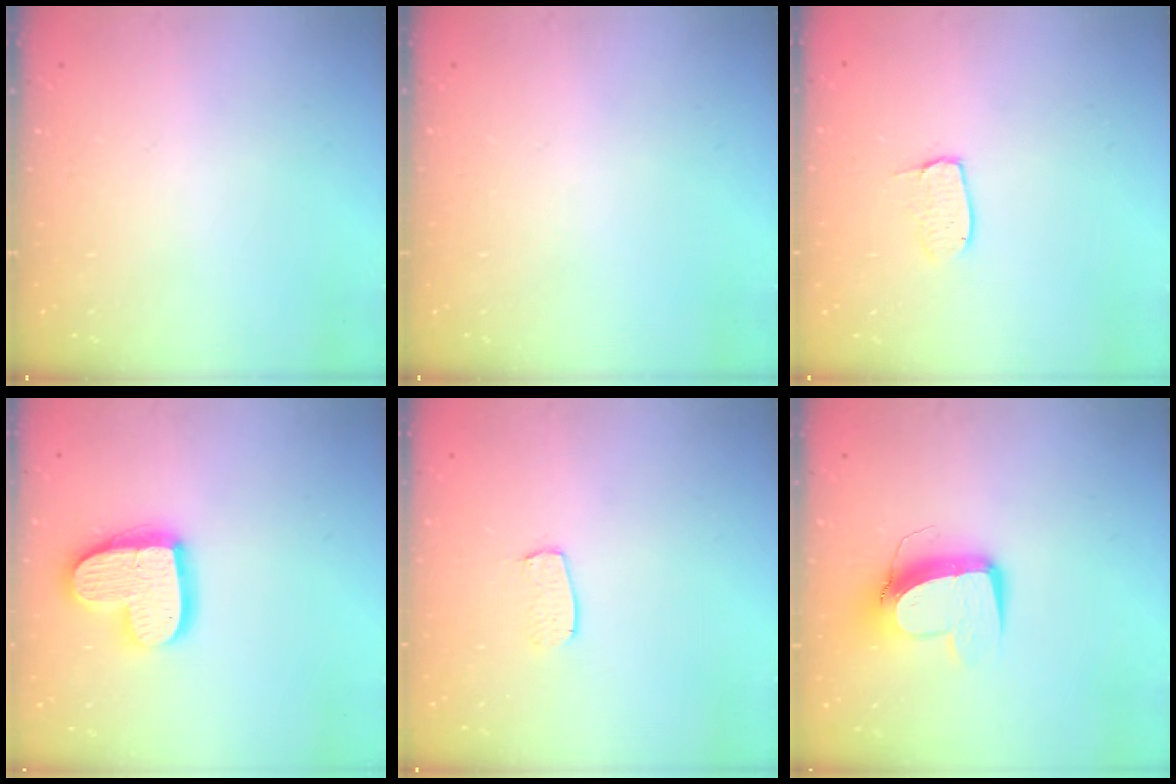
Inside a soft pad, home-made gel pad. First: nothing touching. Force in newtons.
{"total": 0.0}
{"total": 4.3, "press": 4.3, "slide": 0.2}
{"total": 16.2, "press": 16.1, "slide": 1.3}
{"total": 5.9, "press": 5.9, "slide": 0.3}
{"total": 11.4, "press": 11.3, "slide": 1.5}